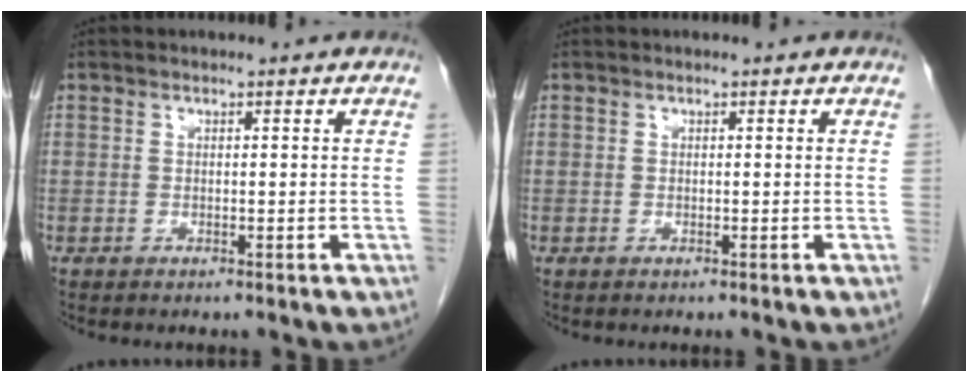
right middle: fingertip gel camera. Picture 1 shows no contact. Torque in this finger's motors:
{"motor_torque": [-0.02, 0.00, 0.00, 0.00]}